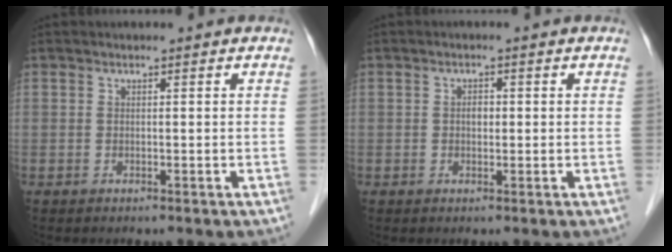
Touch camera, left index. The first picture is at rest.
{"total": 1.3, "force": [0.0, 0.9, 1.0], "torque": [-0.016, 0.003, 0.000]}